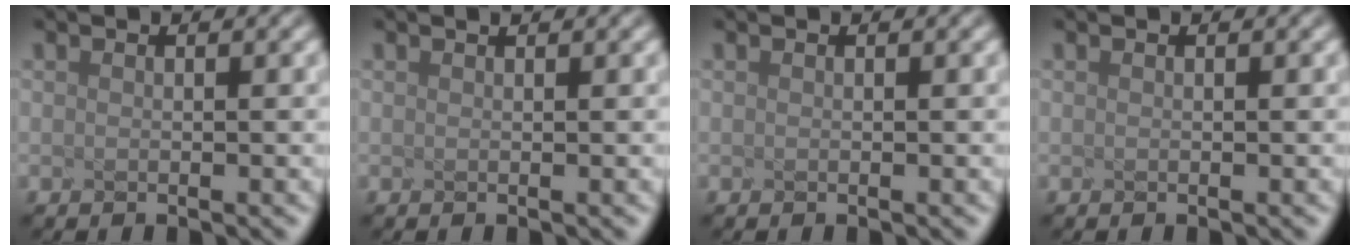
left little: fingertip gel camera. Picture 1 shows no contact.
{"total": 0.6, "force": [0.5, 0.1, 0.2], "torque": [0.001, 0.011, 0.002]}
{"total": 0.0}
{"total": 0.0}